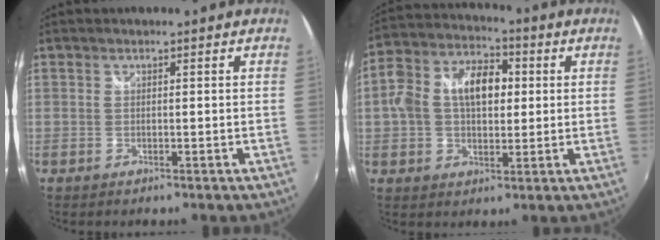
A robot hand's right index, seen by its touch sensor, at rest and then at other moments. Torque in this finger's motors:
{"motor_torque": [0.86, -0.50, 0.36, 0.09]}